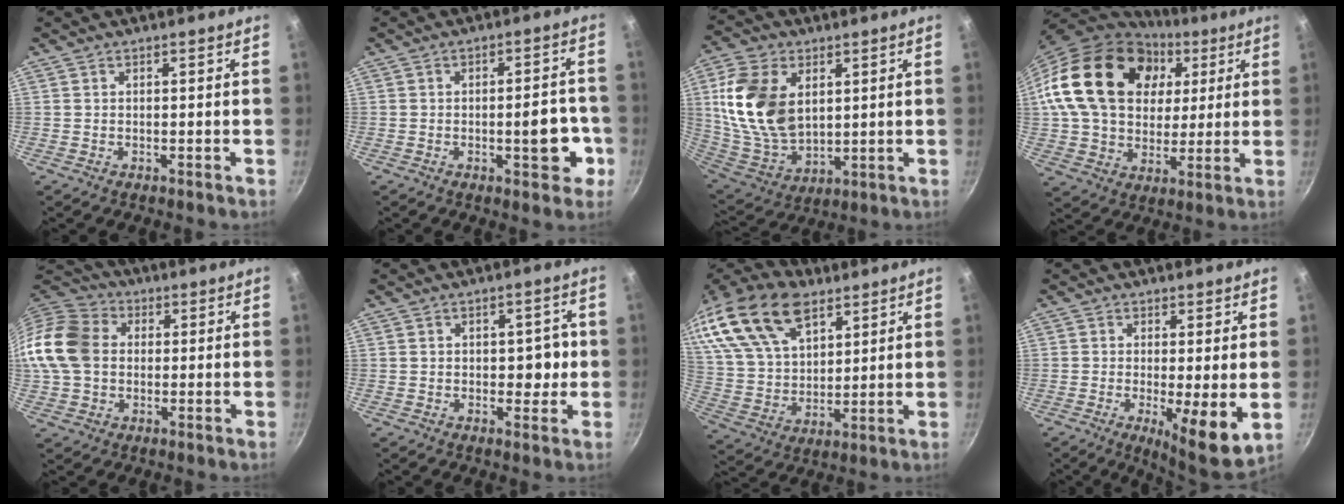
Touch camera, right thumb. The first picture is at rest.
{"total": 8.5, "force": [-2.4, 3.7, 7.3], "torque": [-0.061, 0.022, -0.031]}
{"total": 18.0, "force": [4.4, 11.8, 12.9], "torque": [-0.233, -0.019, 0.097]}
{"total": 25.1, "force": [7.0, 18.5, 15.4], "torque": [-0.251, 0.011, 0.121]}
{"total": 14.5, "force": [0.9, 11.5, 8.9], "torque": [-0.158, 0.023, 0.000]}
{"total": 4.5, "force": [-0.1, 3.2, 3.2], "torque": [-0.009, 0.006, -0.003]}
{"total": 26.4, "force": [15.4, 14.9, 15.4], "torque": [-0.312, -0.008, 0.286]}
{"total": 9.1, "force": [-0.9, 2.1, 8.8], "torque": [-0.122, -0.023, -0.010]}